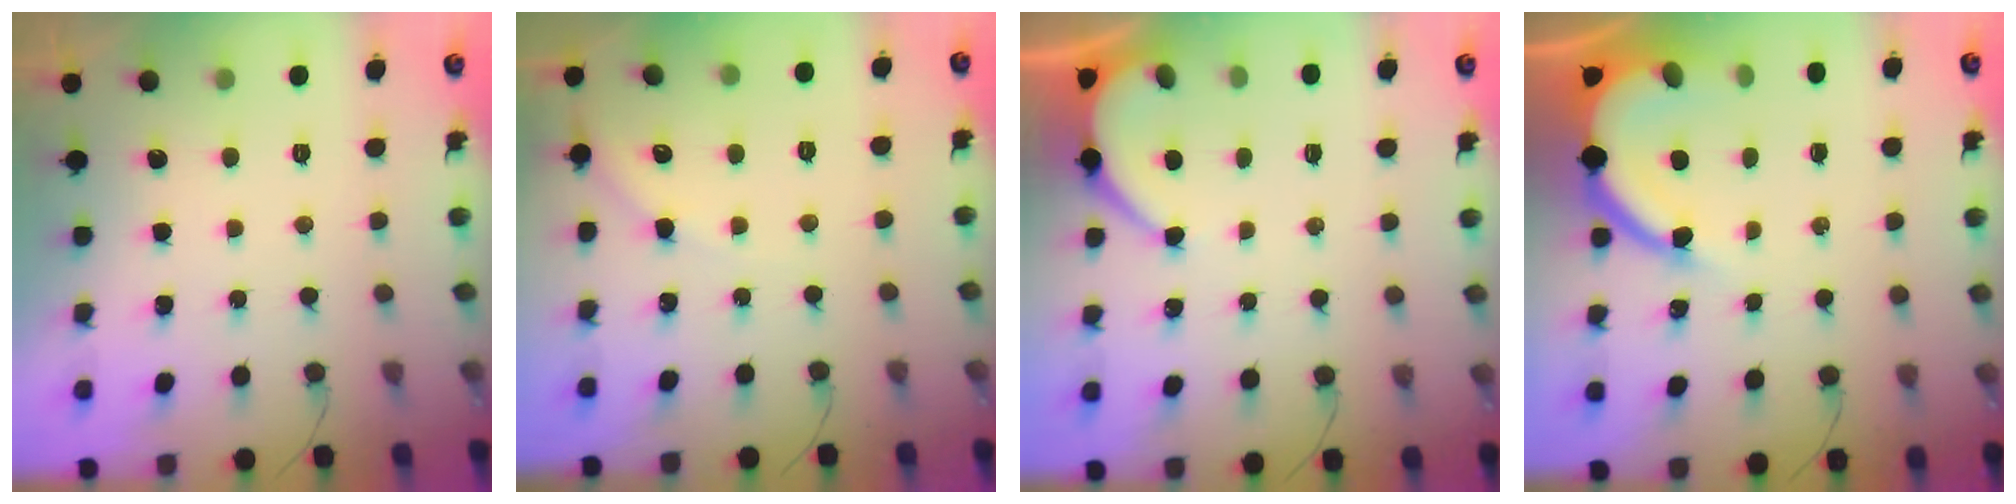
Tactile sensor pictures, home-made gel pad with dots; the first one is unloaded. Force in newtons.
{"total": 3.6, "press": 3.5, "slide": 0.5}
{"total": 3.6, "press": 3.6, "slide": 0.5}
{"total": 11.6, "press": 11.5, "slide": 1.5}